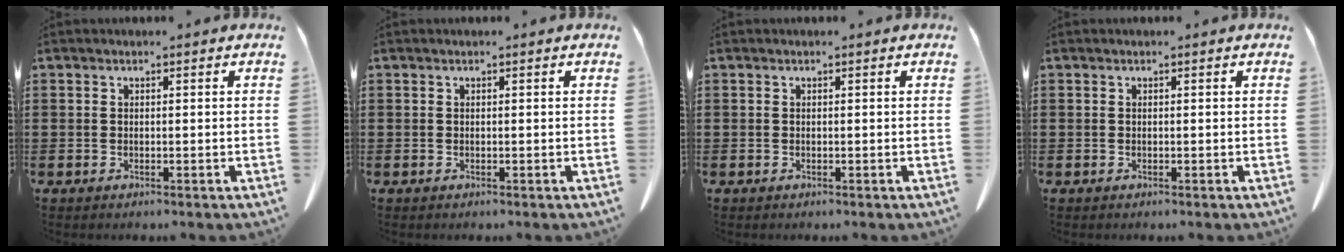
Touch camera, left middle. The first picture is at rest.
{"total": 0.0}
{"total": 0.0}
{"total": 0.0}